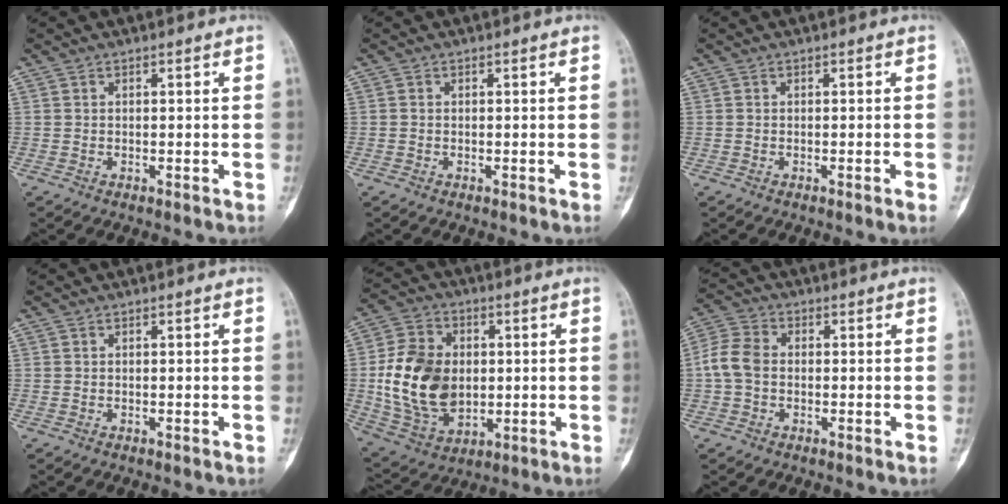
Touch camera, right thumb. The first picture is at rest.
{"total": 0.0}
{"total": 0.9, "force": [-0.5, -0.2, 0.8], "torque": [-0.014, -0.001, -0.005]}
{"total": 0.0}
{"total": 17.5, "force": [0.1, 12.4, 12.4], "torque": [-0.206, -0.001, 0.015]}
{"total": 6.2, "force": [-0.6, 4.5, 4.1], "torque": [-0.087, 0.018, -0.021]}